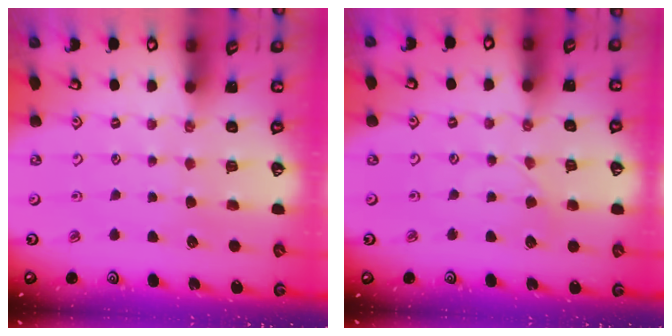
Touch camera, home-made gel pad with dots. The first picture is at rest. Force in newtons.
{"total": 2.3, "press": 2.3, "slide": 0.4}